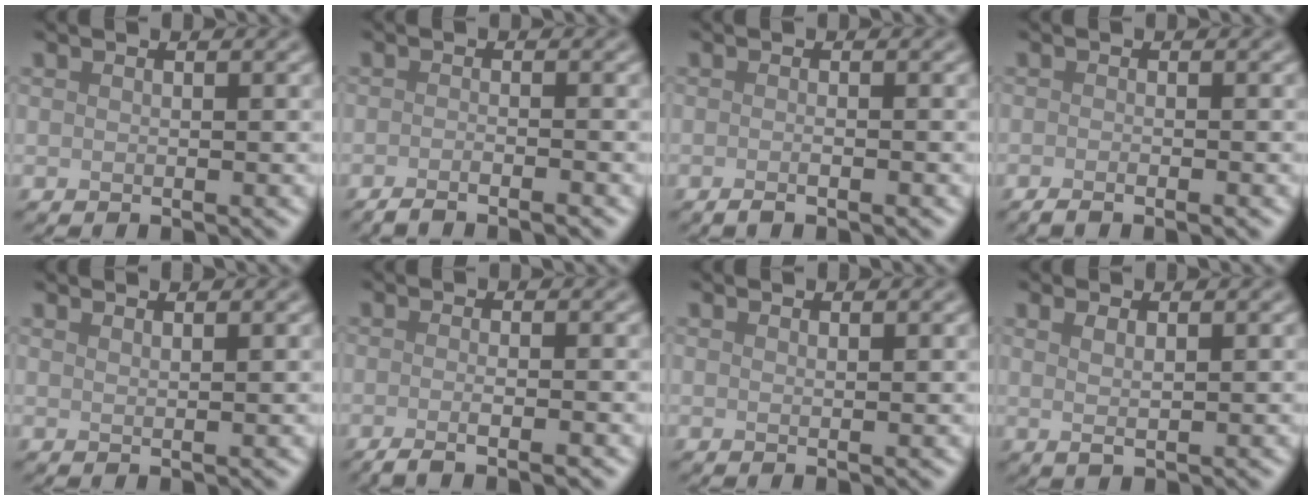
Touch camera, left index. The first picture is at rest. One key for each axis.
{"total": 2.3, "fx": -1.6, "fy": 0.5, "fz": 1.6, "tx": -0.017, "ty": -0.001, "tz": -0.034}
{"total": 1.4, "fx": -0.6, "fy": 0.4, "fz": 1.3, "tx": -0.014, "ty": -0.001, "tz": -0.014}
{"total": 1.7, "fx": -1.0, "fy": 0.3, "fz": 1.3, "tx": -0.016, "ty": 0.000, "tz": -0.019}
{"total": 1.4, "fx": 1.1, "fy": 0.4, "fz": 0.7, "tx": 0.000, "ty": 0.003, "tz": 0.006}
{"total": 3.1, "fx": -1.3, "fy": 0.9, "fz": 2.7, "tx": -0.030, "ty": -0.002, "tz": -0.029}
{"total": 0.7, "fx": 0.6, "fy": 0.1, "fz": 0.4, "tx": -0.002, "ty": 0.002, "tz": 0.010}
{"total": 1.5, "fx": 0.7, "fy": 0.4, "fz": 1.3, "tx": -0.024, "ty": -0.003, "tz": 0.013}